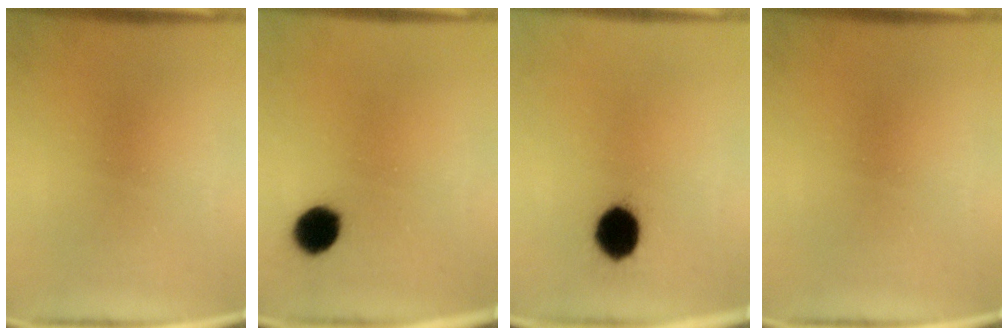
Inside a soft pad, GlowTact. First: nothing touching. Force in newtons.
{"total": 6.4}
{"total": 8.6}
{"total": 0.0}